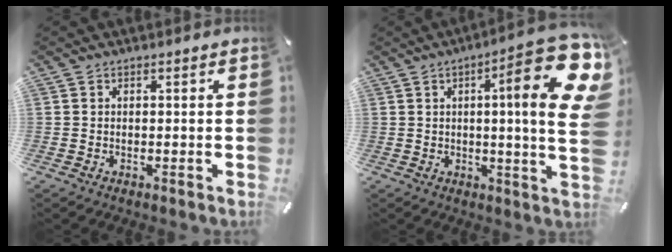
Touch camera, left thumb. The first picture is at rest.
{"total": 22.0, "force": [6.6, 4.4, 20.5], "torque": [-0.277, -0.048, 0.087]}